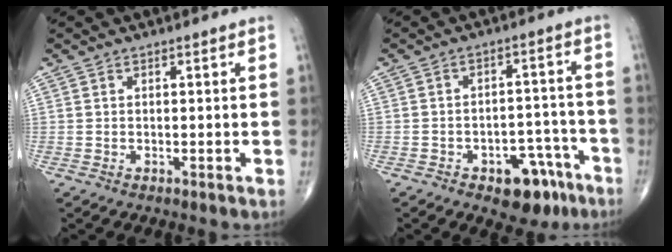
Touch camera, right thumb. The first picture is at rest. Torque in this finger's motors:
{"motor_torque": [2.89, 0.84, 0.43, -0.74, 0.02]}